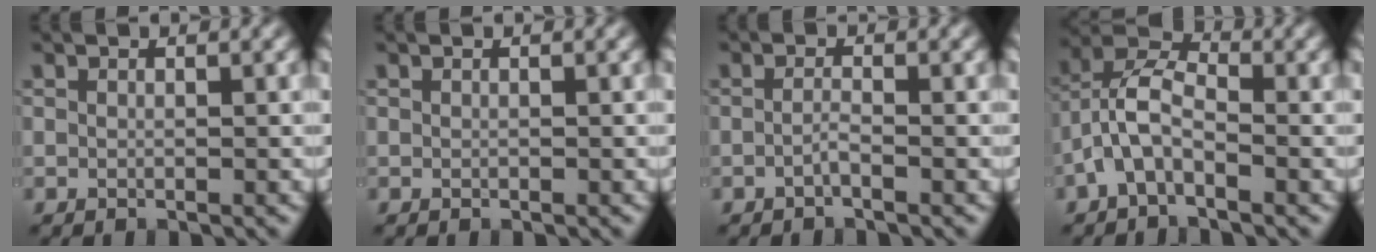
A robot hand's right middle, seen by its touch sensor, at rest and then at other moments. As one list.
[{"total": 0.0}, {"total": 1.0, "force": [-0.6, 0.1, 0.8], "torque": [-0.017, 0.004, -0.015]}, {"total": 4.4, "force": [-1.8, 2.1, 3.5], "torque": [-0.073, 0.020, -0.043]}]